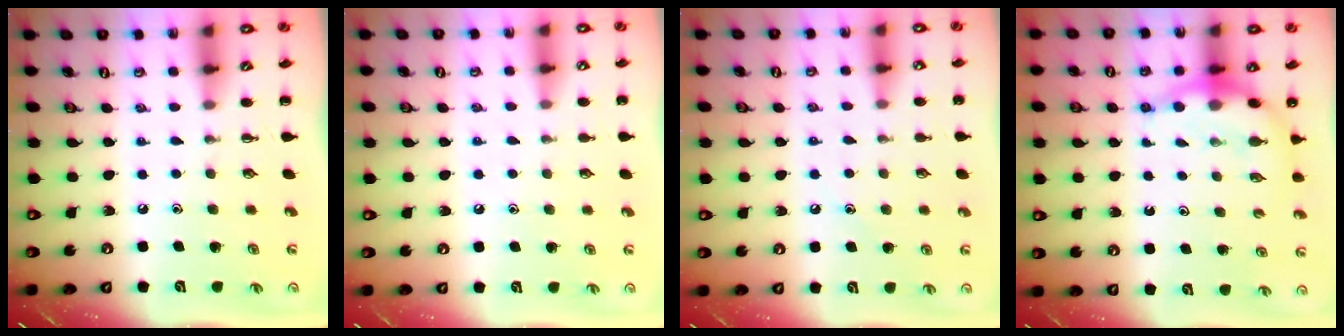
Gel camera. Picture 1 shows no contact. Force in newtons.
{"total": 5.8, "press": 5.5, "slide": 2.0}
{"total": 5.9, "press": 5.8, "slide": 1.4}
{"total": 7.0, "press": 6.9, "slide": 0.9}